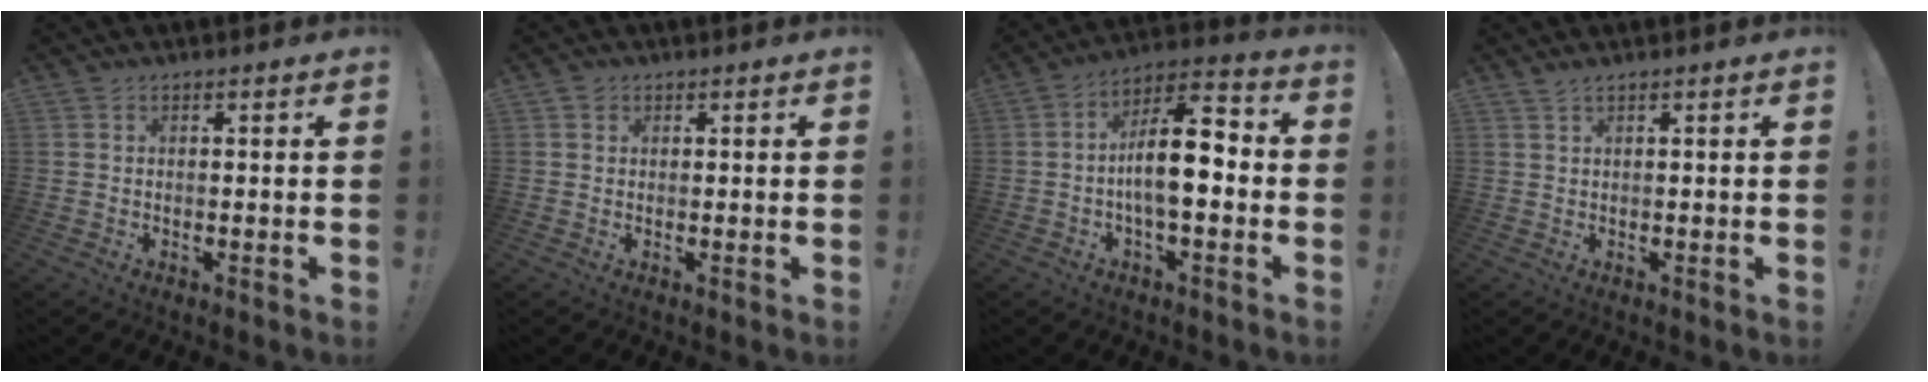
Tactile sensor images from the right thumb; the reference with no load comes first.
{"total": 1.2, "force": [0.8, 1.0, 0.1], "torque": [-0.001, 0.002, 0.013]}
{"total": 14.2, "force": [-1.6, 5.7, 12.9], "torque": [-0.209, 0.008, -0.030]}
{"total": 1.1, "force": [0.8, -0.1, 0.7], "torque": [-0.022, 0.003, 0.016]}